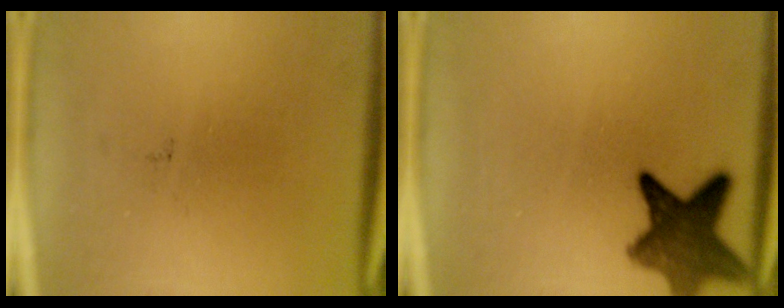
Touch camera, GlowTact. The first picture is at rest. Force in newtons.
{"total": 9.6}